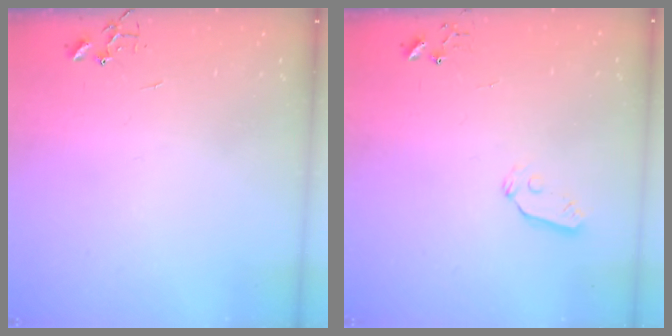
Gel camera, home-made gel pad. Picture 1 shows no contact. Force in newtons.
{"total": 5.0, "press": 4.9, "slide": 0.6}